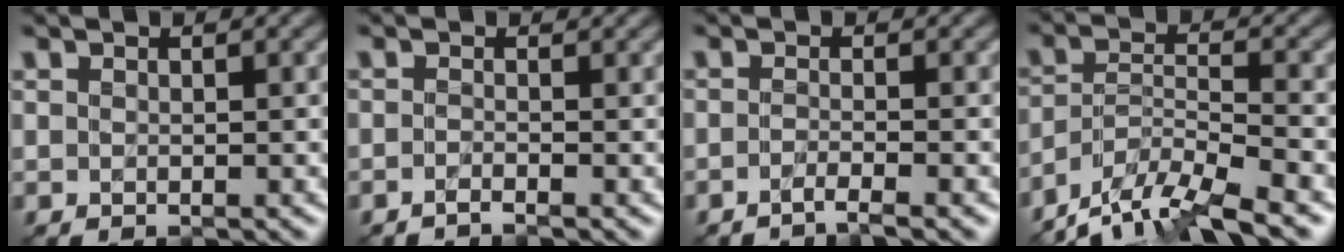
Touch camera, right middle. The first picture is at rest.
{"total": 1.2, "force": [-1.1, 0.0, 0.3], "torque": [-0.008, -0.009, -0.026]}
{"total": 1.9, "force": [-1.5, 0.2, 1.2], "torque": [-0.011, -0.008, -0.037]}
{"total": 8.3, "force": [-7.1, 1.3, 4.0], "torque": [-0.064, 0.000, -0.130]}